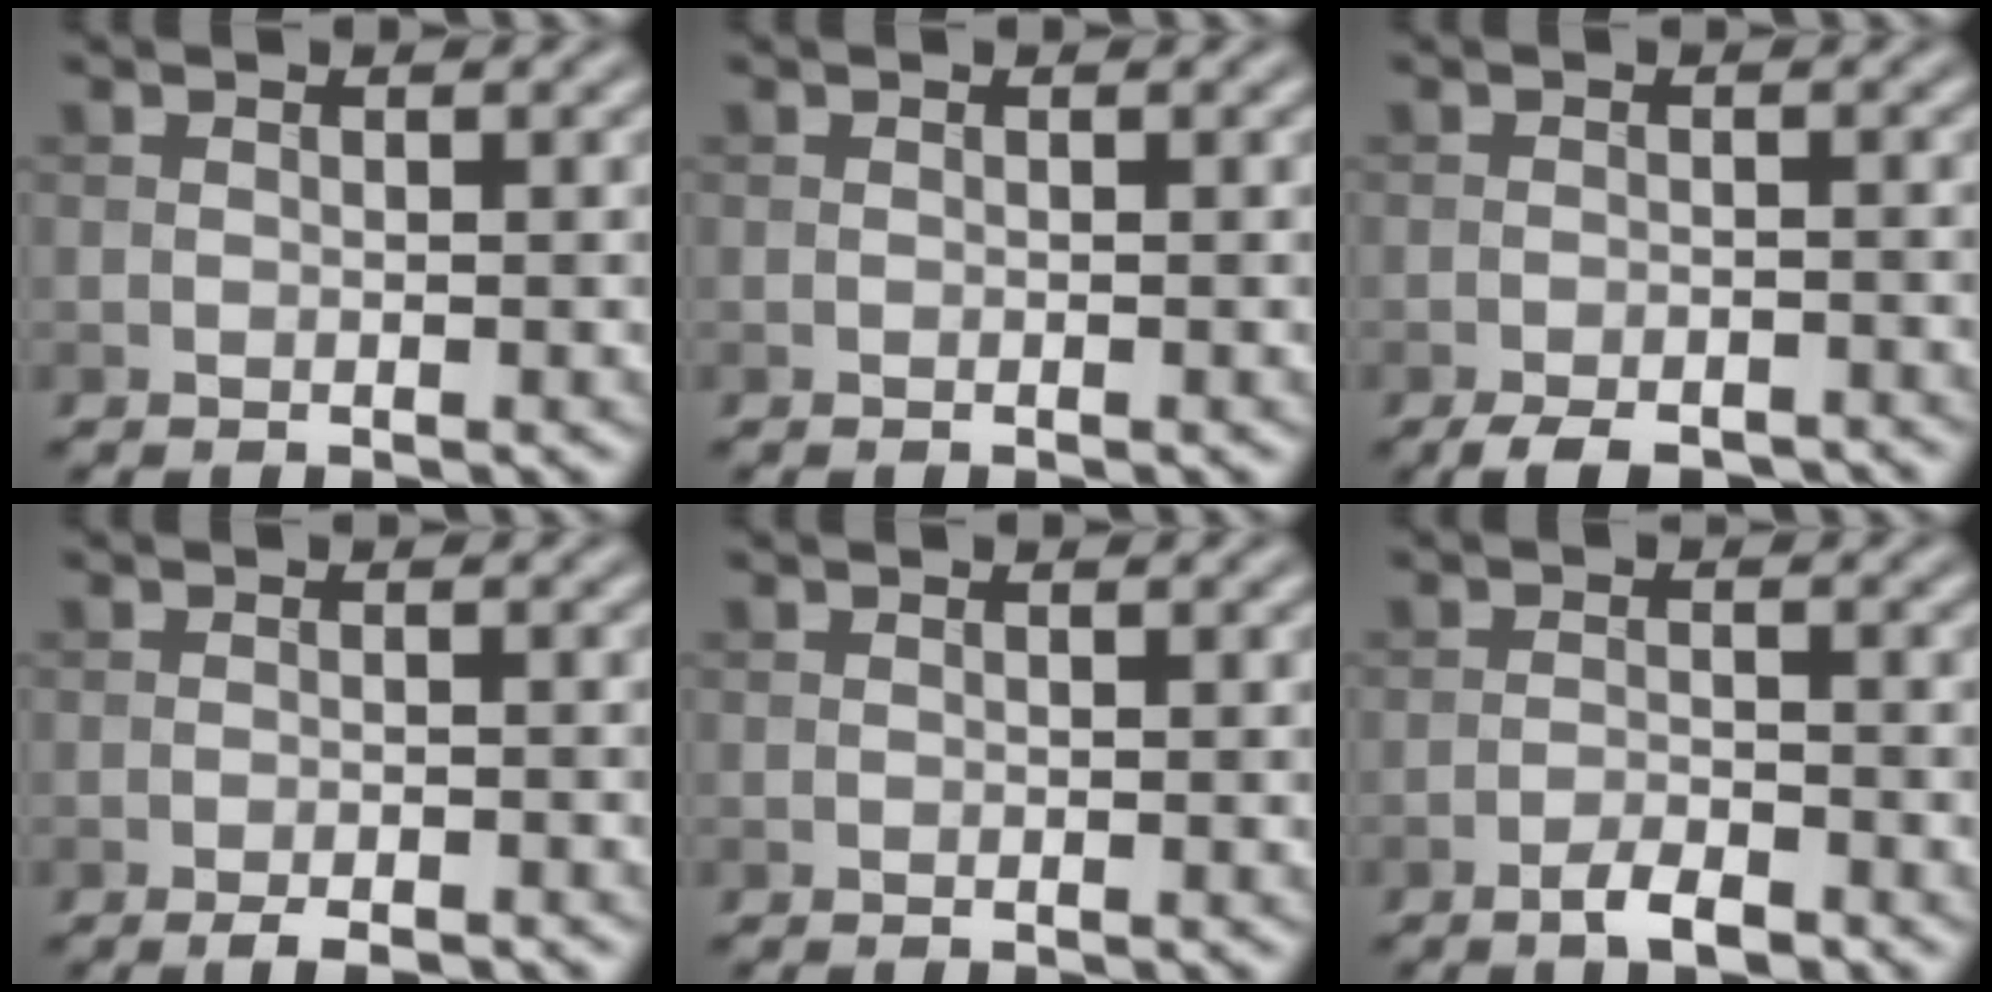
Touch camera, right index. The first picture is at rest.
{"total": 0.0}
{"total": 4.4, "force": [-3.7, 1.2, 2.1], "torque": [-0.033, -0.007, -0.060]}
{"total": 2.3, "force": [-1.8, 0.5, 1.5], "torque": [-0.023, 0.000, -0.029]}
{"total": 0.0}
{"total": 2.4, "force": [-1.7, 0.6, 1.5], "torque": [-0.026, 0.003, -0.034]}